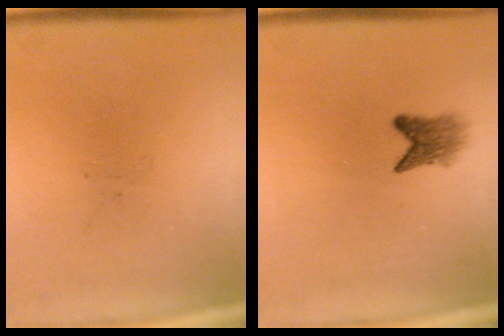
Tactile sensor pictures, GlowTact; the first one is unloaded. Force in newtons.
{"total": 2.9}